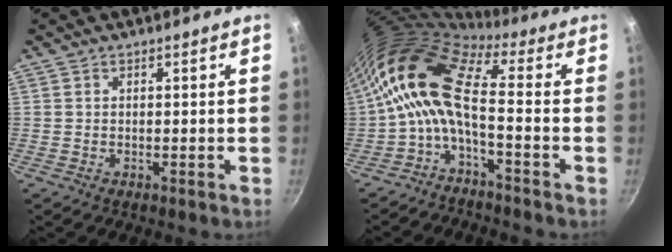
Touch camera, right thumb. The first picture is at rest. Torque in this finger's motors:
{"motor_torque": [-0.32, 1.82, 2.25, -0.52, 0.91]}